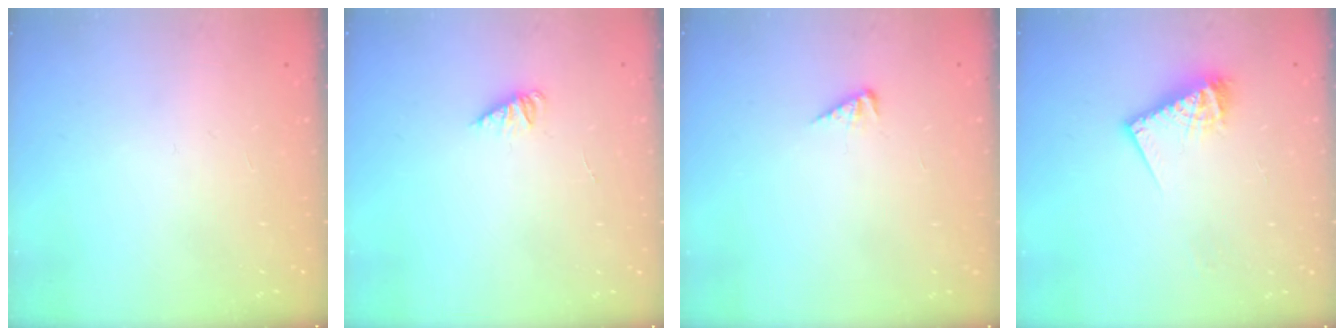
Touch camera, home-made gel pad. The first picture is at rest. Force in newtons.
{"total": 1.1, "press": 1.1, "slide": 0.2}
{"total": 2.5, "press": 2.5, "slide": 0.4}
{"total": 10.0, "press": 9.9, "slide": 0.8}